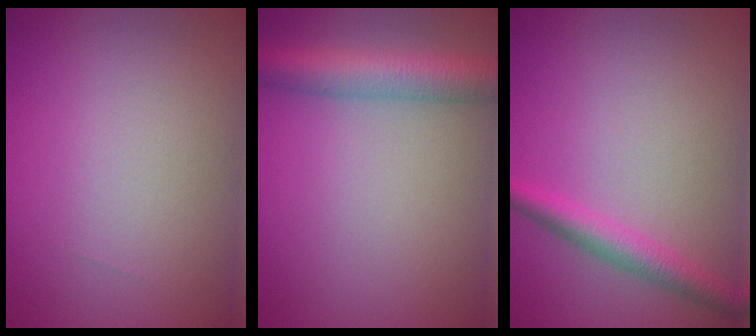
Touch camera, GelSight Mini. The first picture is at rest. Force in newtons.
{"total": 5.2, "press": 5.2, "slide": 0.1}
{"total": 2.8, "press": 2.8, "slide": 0.1}